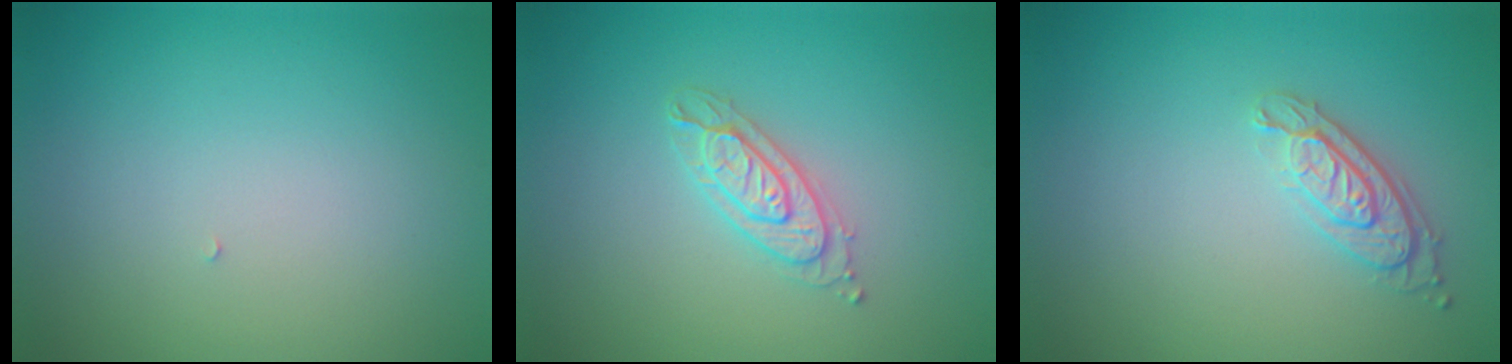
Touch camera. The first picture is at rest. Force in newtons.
{"total": 2.2, "press": 2.1, "slide": 0.4}
{"total": 2.4, "press": 1.9, "slide": 1.4}